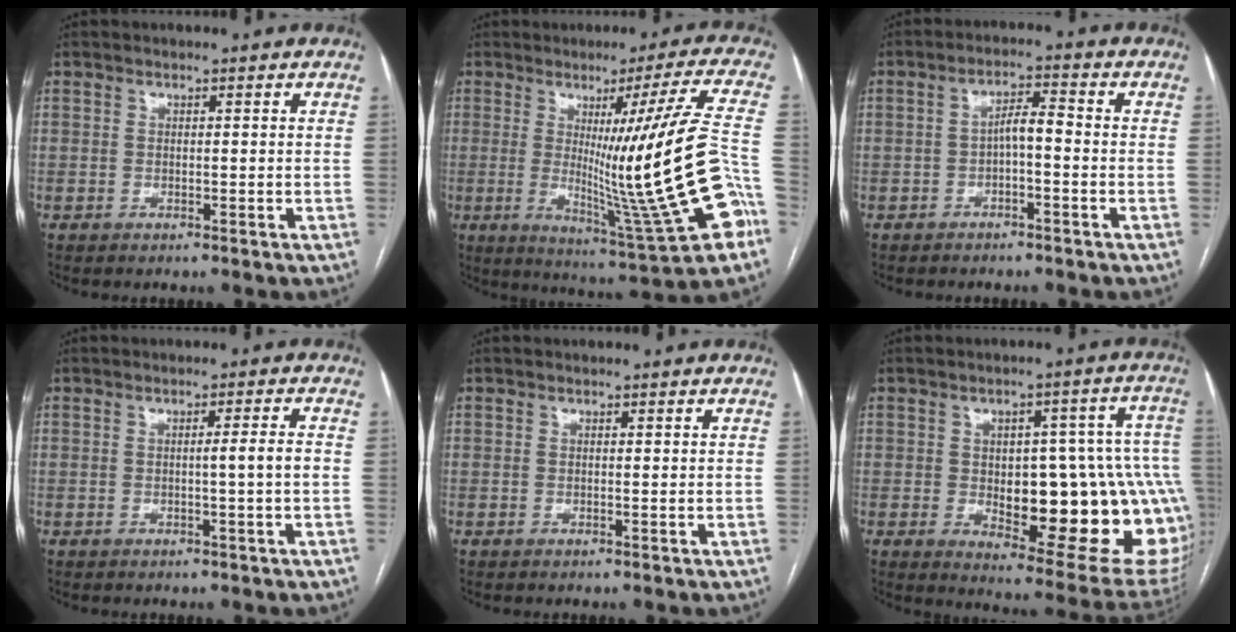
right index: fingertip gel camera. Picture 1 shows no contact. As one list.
[{"total": 20.9, "force": [-3.2, -2.3, 20.5], "torque": [-0.290, -0.023, -0.054]}, {"total": 3.5, "force": [-0.8, 0.9, 3.3], "torque": [-0.056, 0.015, -0.012]}, {"total": 2.5, "force": [-0.4, -0.6, 2.4], "torque": [-0.034, 0.001, -0.005]}, {"total": 0.0}, {"total": 23.9, "force": [-3.1, 7.8, 22.4], "torque": [-0.195, 0.027, -0.007]}]